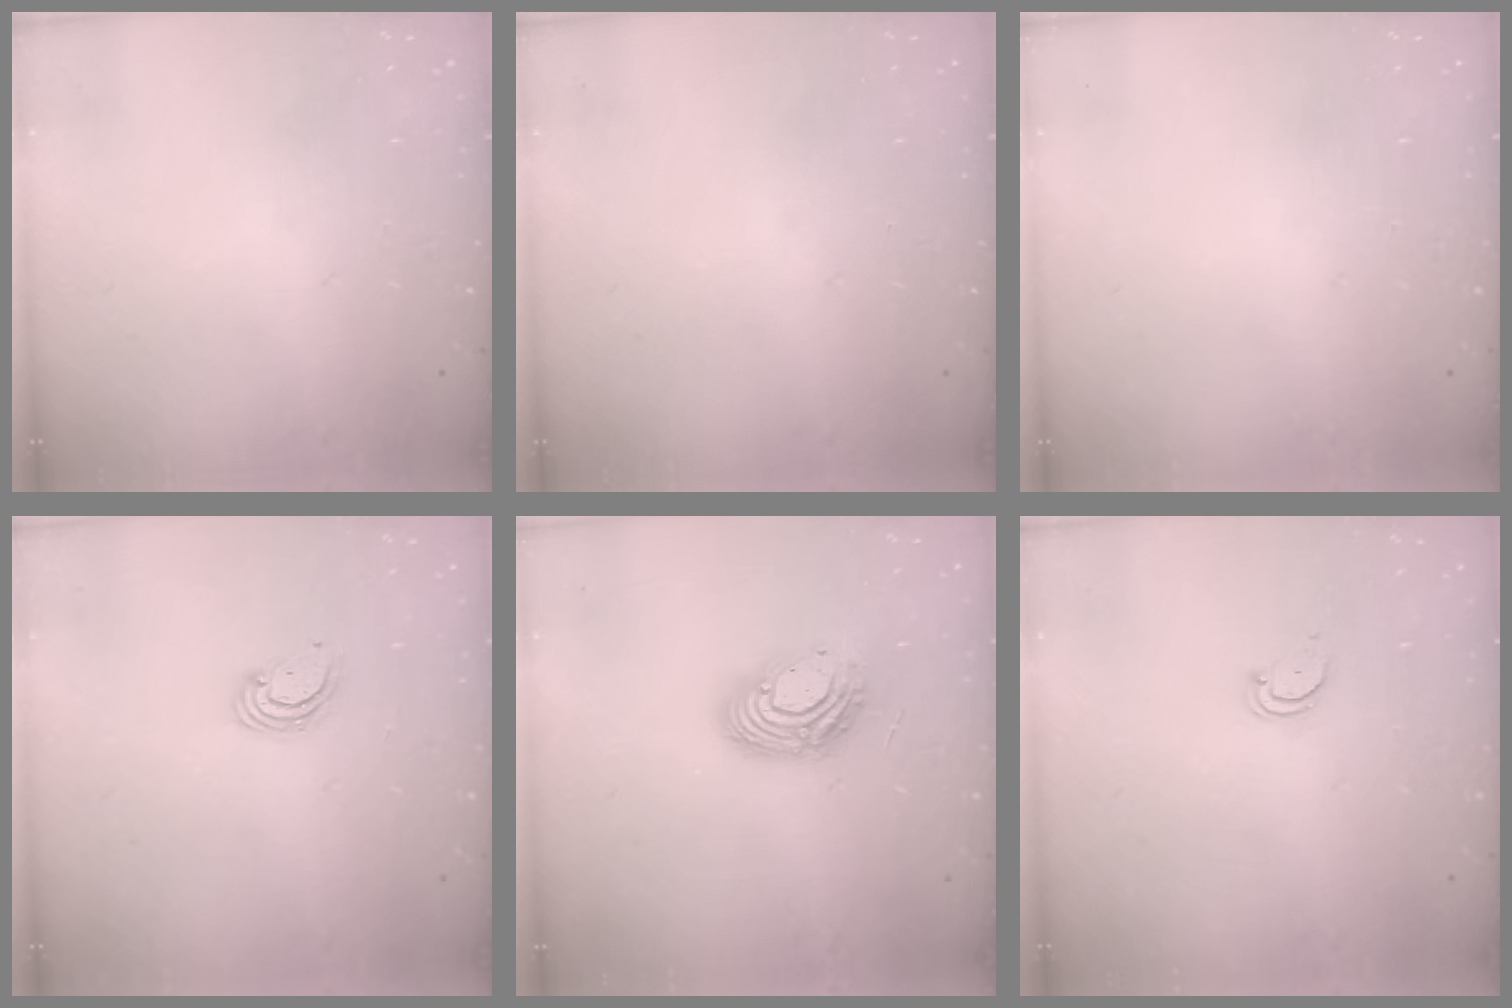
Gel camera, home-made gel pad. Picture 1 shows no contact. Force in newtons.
{"total": 0.0}
{"total": 0.0}
{"total": 3.3, "press": 3.3, "slide": 0.3}
{"total": 12.3, "press": 12.3, "slide": 1.0}
{"total": 2.4, "press": 2.4, "slide": 0.2}